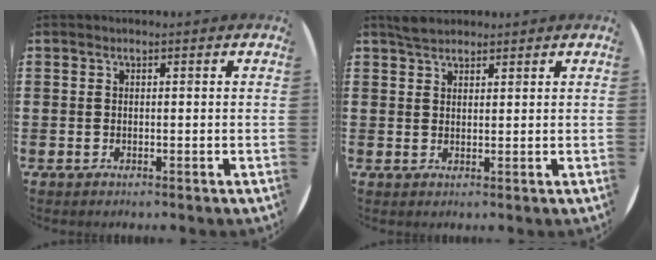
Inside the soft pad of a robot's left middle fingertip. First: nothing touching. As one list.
[{"total": 2.4, "force": [2.2, 0.9, 0.6], "torque": [-0.009, 0.002, 0.041]}]